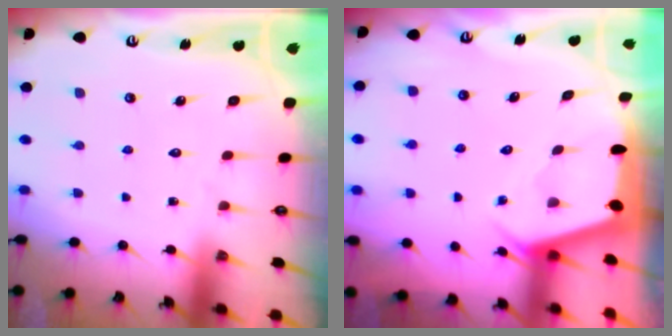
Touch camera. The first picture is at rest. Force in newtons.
{"total": 2.4, "press": 2.4, "slide": 0.3}